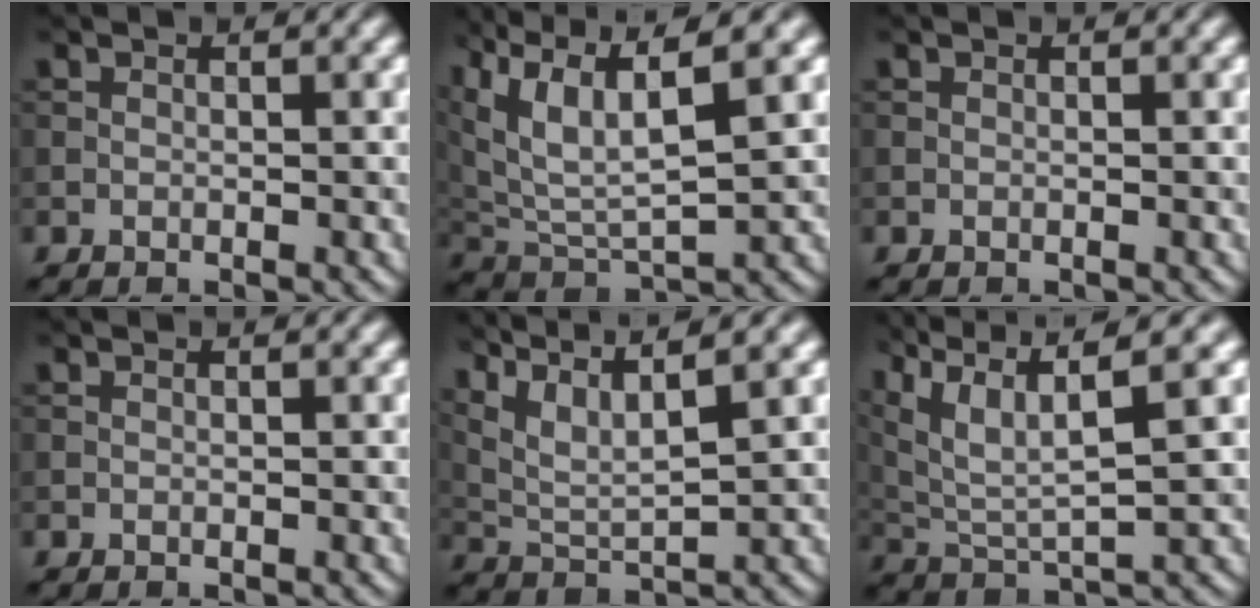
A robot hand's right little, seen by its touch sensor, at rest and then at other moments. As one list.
[{"total": 10.0, "force": [4.9, 4.1, 7.7], "torque": [-0.161, 0.013, 0.091]}, {"total": 0.0}, {"total": 0.0}, {"total": 7.3, "force": [5.1, 1.6, 4.9], "torque": [-0.102, 0.022, 0.078]}, {"total": 10.3, "force": [5.8, 3.3, 7.9], "torque": [-0.175, 0.023, 0.097]}]